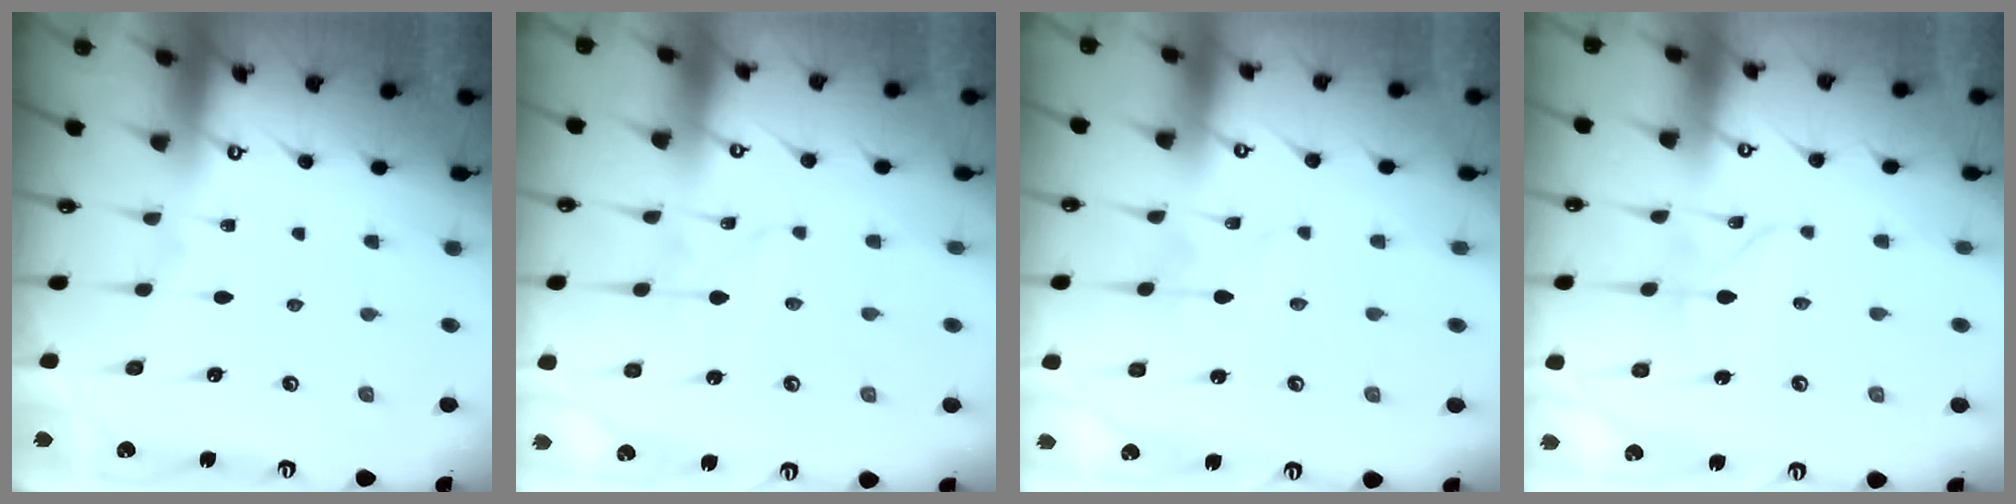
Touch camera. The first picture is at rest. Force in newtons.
{"total": 1.8, "press": 1.8, "slide": 0.1}
{"total": 2.9, "press": 2.9, "slide": 0.4}
{"total": 4.0, "press": 4.0, "slide": 0.3}